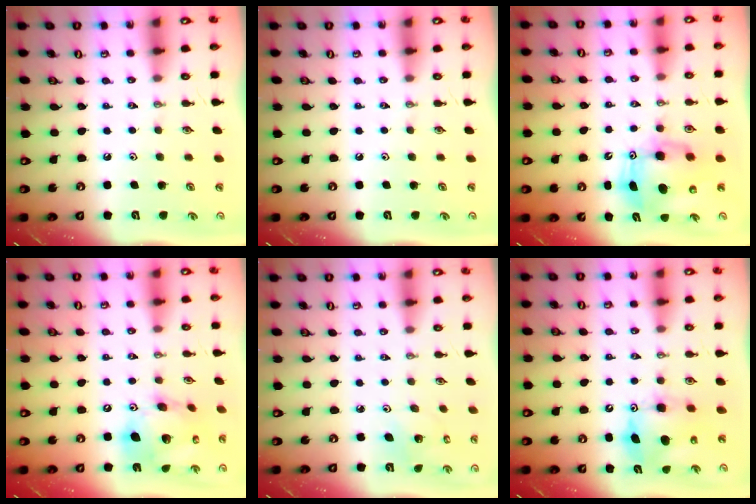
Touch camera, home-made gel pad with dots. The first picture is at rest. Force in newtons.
{"total": 0.0}
{"total": 9.3, "press": 9.1, "slide": 2.0}
{"total": 18.1, "press": 17.8, "slide": 3.2}
{"total": 3.3, "press": 3.3, "slide": 0.1}
{"total": 9.2, "press": 9.2, "slide": 0.3}